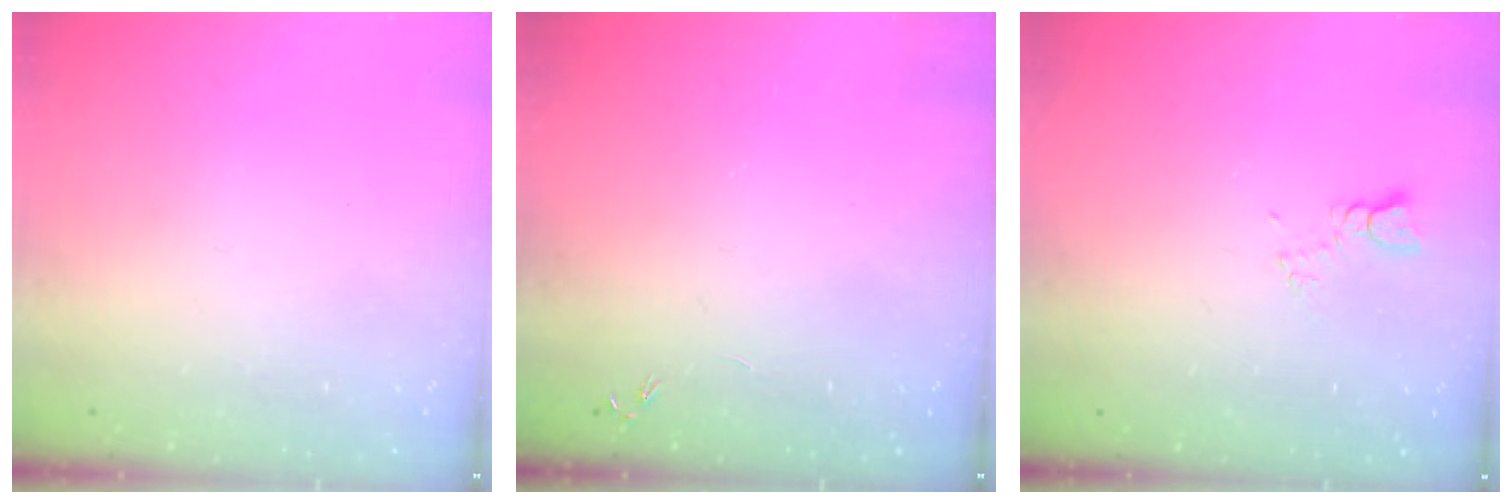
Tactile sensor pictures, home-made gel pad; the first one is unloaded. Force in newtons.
{"total": 0.0}
{"total": 2.6, "press": 2.6, "slide": 0.4}